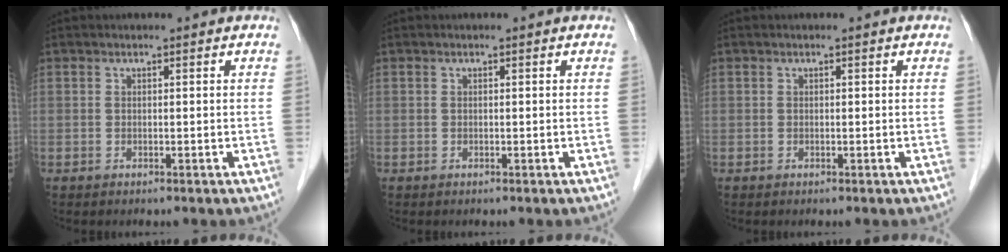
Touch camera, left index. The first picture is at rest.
{"total": 0.0}
{"total": 0.0}